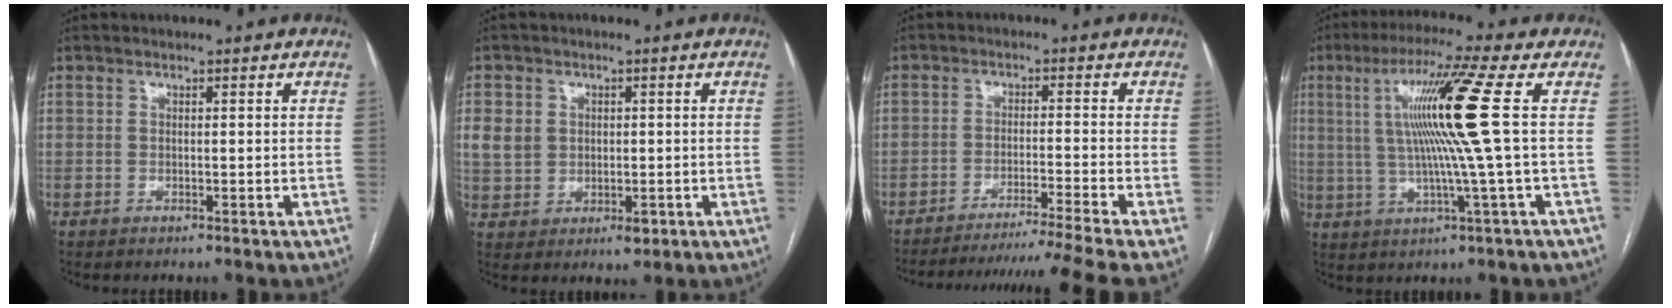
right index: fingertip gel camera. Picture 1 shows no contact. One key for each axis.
{"total": 7.4, "fx": 0.7, "fy": 6.4, "fz": 3.7, "tx": -0.080, "ty": 0.003, "tz": 0.024}
{"total": 14.0, "fx": -12.3, "fy": -4.2, "fz": 5.3, "tx": -0.059, "ty": -0.031, "tz": -0.182}
{"total": 12.8, "fx": 2.1, "fy": -2.4, "fz": 12.4, "tx": -0.224, "ty": 0.010, "tz": 0.037}